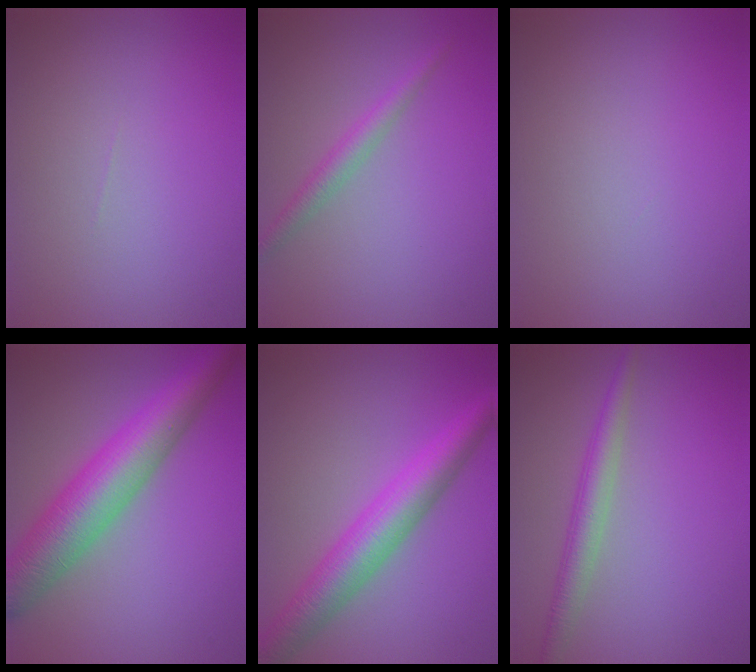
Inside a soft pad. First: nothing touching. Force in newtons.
{"total": 2.0, "press": 2.0, "slide": 0.1}
{"total": 0.0}
{"total": 8.4, "press": 8.4, "slide": 0.4}
{"total": 6.1, "press": 6.1, "slide": 0.2}
{"total": 2.8, "press": 2.8, "slide": 0.1}